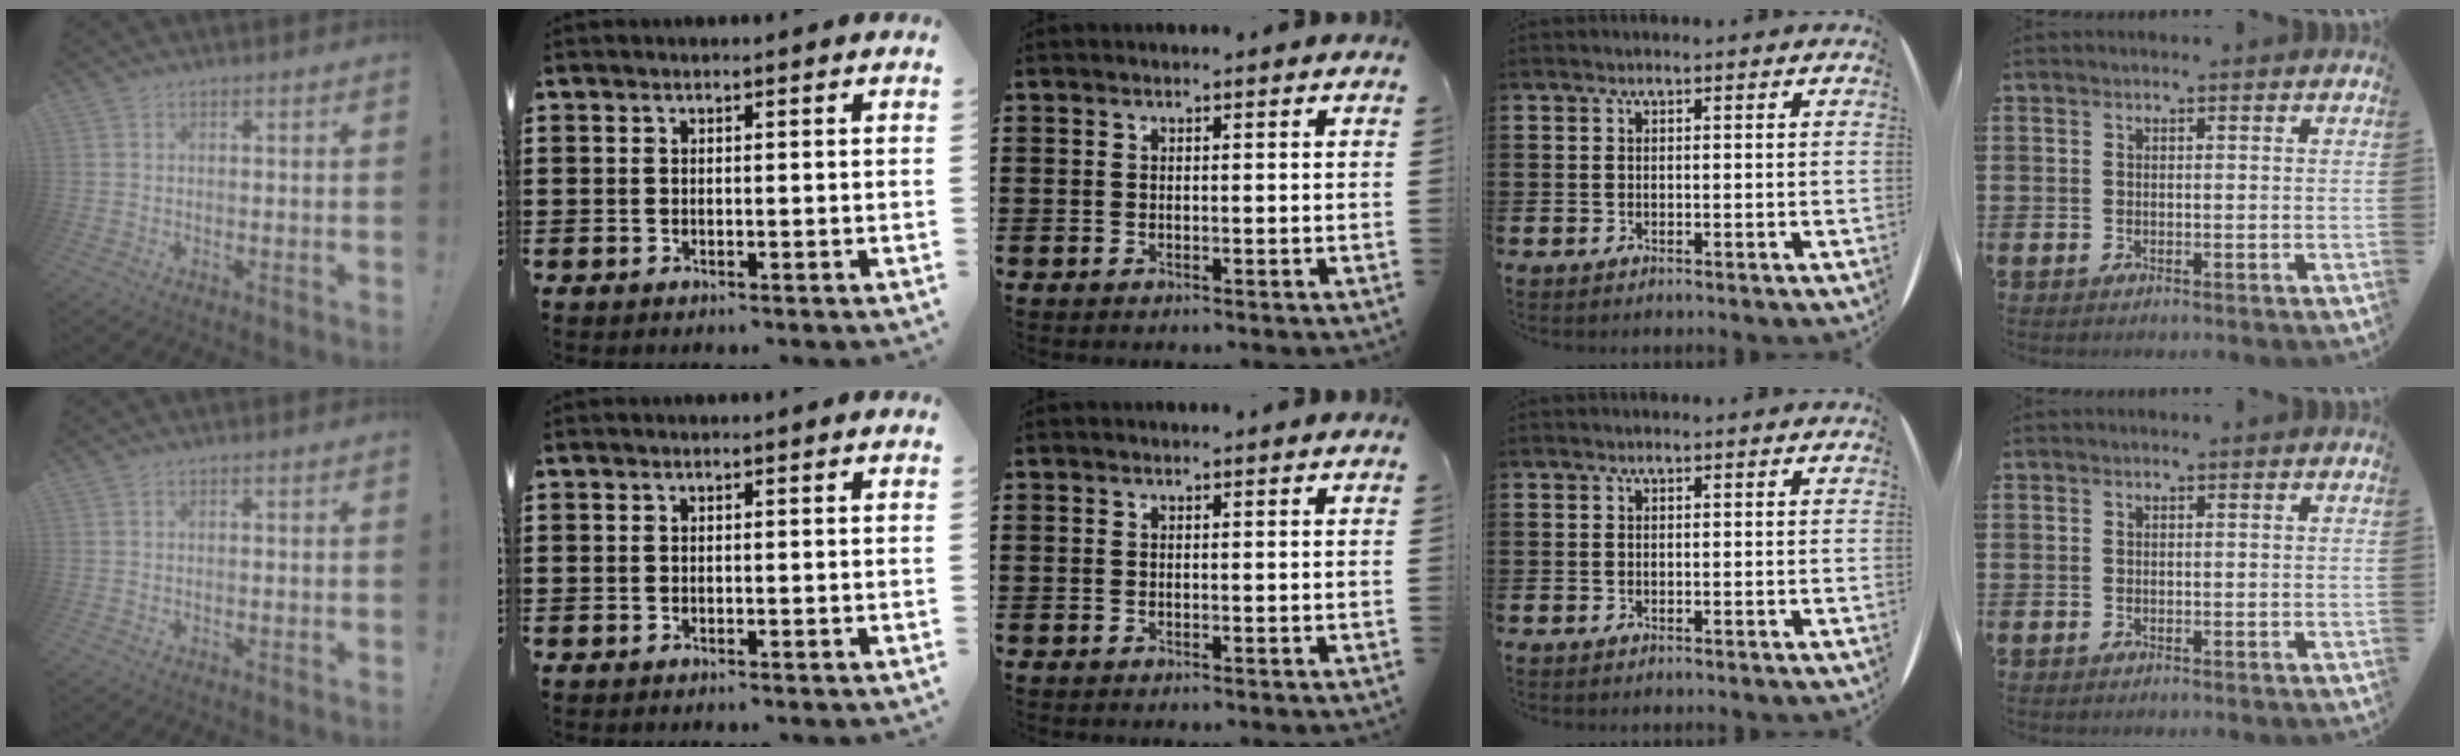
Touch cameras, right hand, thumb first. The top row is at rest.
{}